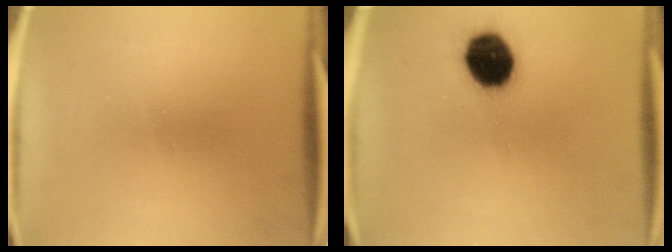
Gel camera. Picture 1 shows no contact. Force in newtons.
{"total": 13.1}